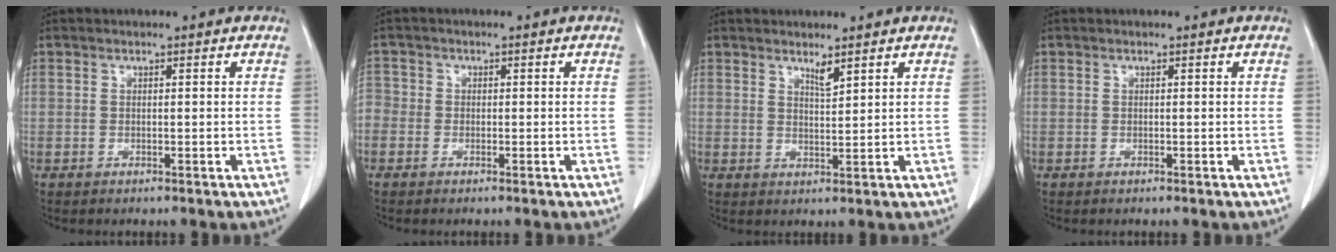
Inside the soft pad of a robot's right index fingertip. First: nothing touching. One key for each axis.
{"total": 2.4, "fx": -0.9, "fy": 2.1, "fz": 0.5, "tx": -0.009, "ty": 0.006, "tz": -0.025}
{"total": 2.1, "fx": 1.7, "fy": 0.1, "fz": 1.2, "tx": -0.026, "ty": -0.009, "tz": 0.035}
{"total": 0.0}